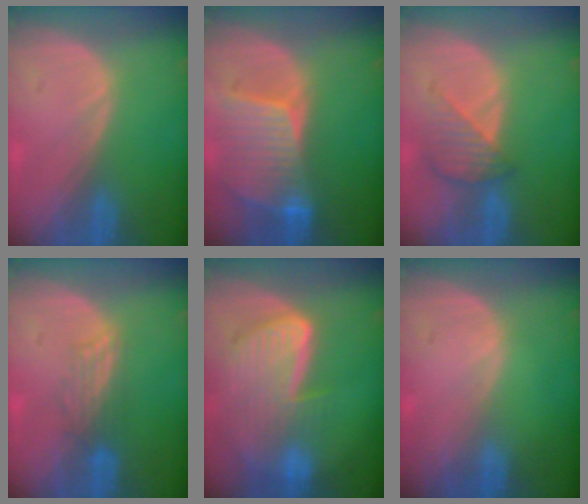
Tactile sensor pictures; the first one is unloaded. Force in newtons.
{"total": 8.5, "press": 7.8, "slide": 3.5}
{"total": 4.6, "press": 4.2, "slide": 1.8}
{"total": 2.7, "press": 2.7, "slide": 0.4}
{"total": 9.1, "press": 7.9, "slide": 4.3}
{"total": 0.0}